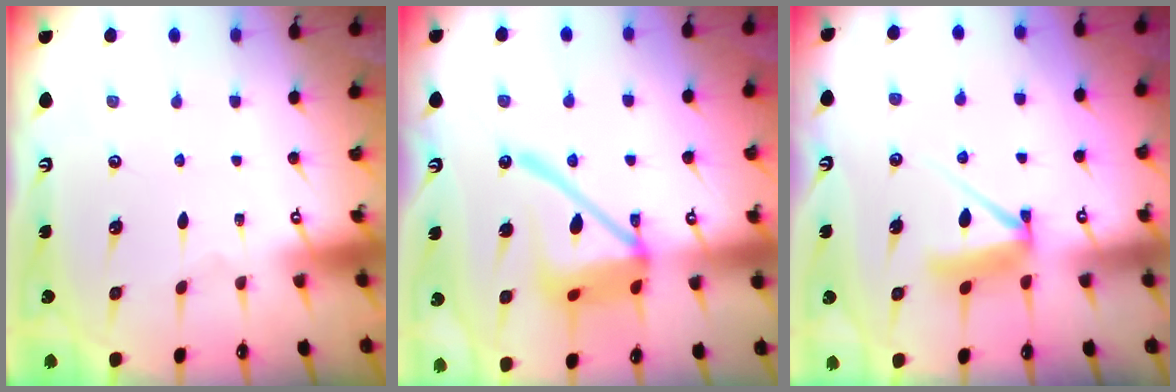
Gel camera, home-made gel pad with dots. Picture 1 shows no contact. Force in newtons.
{"total": 16.9, "press": 16.8, "slide": 1.9}
{"total": 7.5, "press": 7.5, "slide": 0.8}